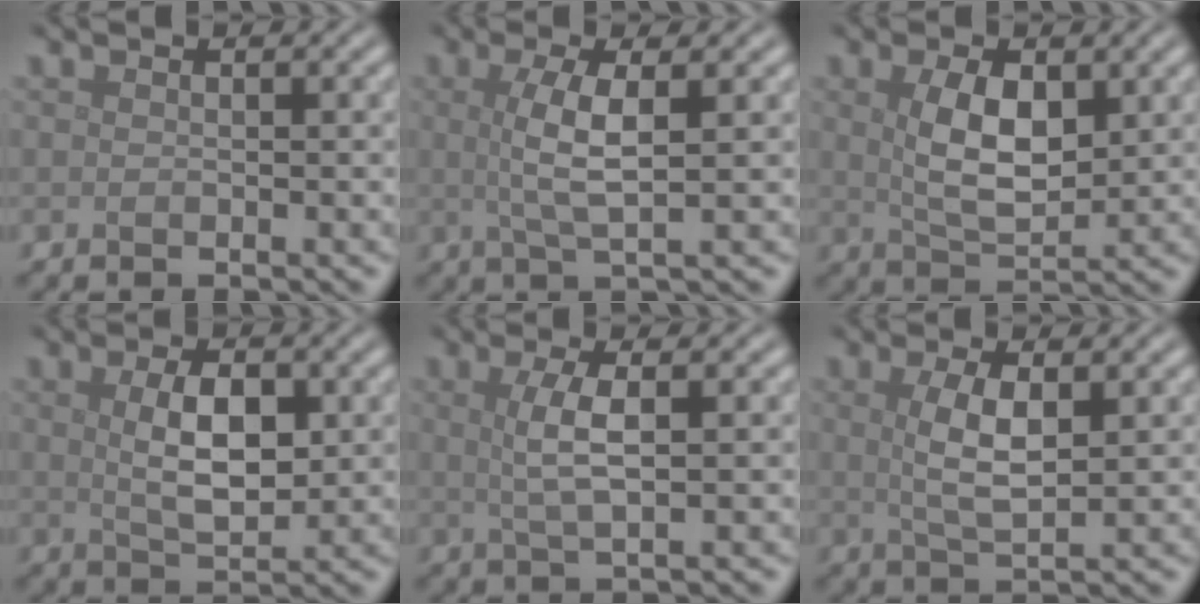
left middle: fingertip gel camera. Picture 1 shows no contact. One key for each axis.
{"total": 3.9, "fx": 0.5, "fy": 0.9, "fz": 3.7, "tx": -0.076, "ty": 0.001, "tz": 0.009}
{"total": 4.8, "fx": 1.1, "fy": 2.3, "fz": 4.0, "tx": -0.082, "ty": -0.002, "tz": 0.024}
{"total": 4.5, "fx": 0.7, "fy": 2.1, "fz": 3.9, "tx": -0.079, "ty": -0.002, "tz": 0.017}
{"total": 3.1, "fx": 0.6, "fy": 0.7, "fz": 3.0, "tx": -0.059, "ty": 0.001, "tz": 0.011}
{"total": 3.5, "fx": 0.8, "fy": 1.0, "fz": 3.3, "tx": -0.067, "ty": -0.002, "tz": 0.016}